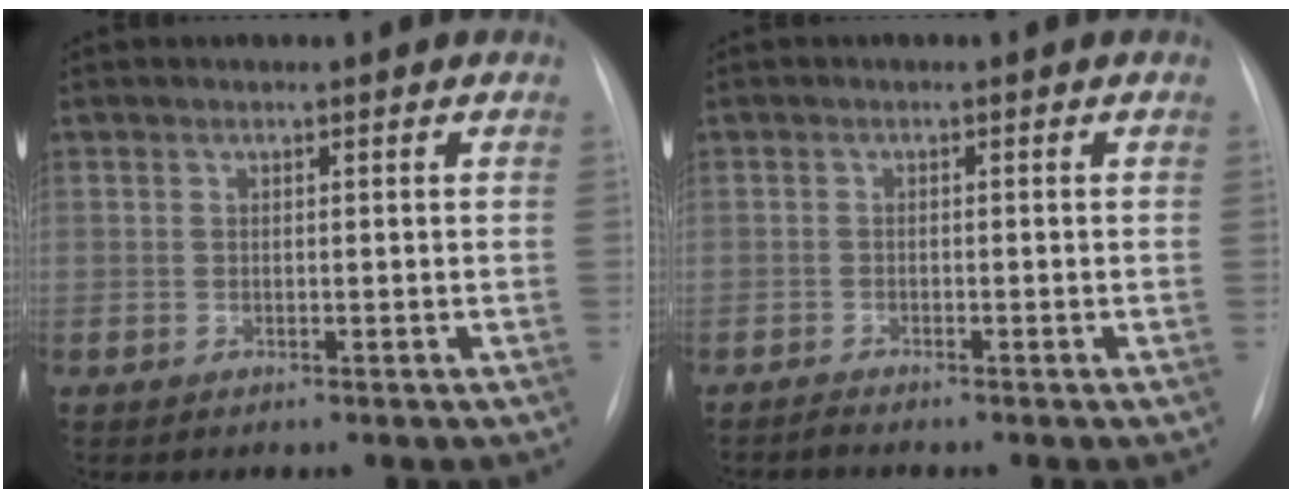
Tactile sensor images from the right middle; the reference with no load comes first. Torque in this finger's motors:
{"motor_torque": [-0.23, -0.08, -0.02, 0.00]}